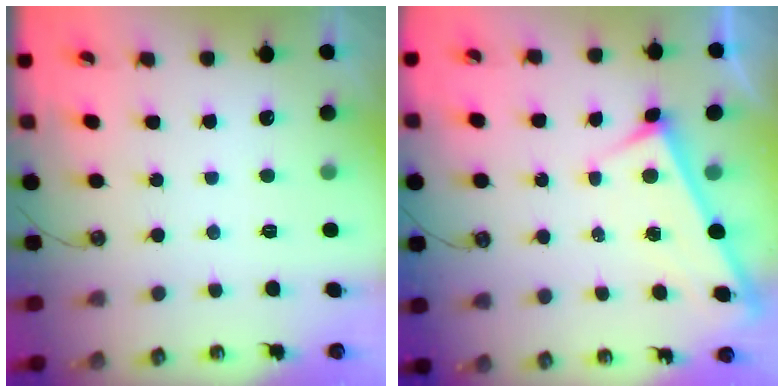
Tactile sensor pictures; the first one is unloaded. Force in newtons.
{"total": 3.2, "press": 3.2, "slide": 0.0}